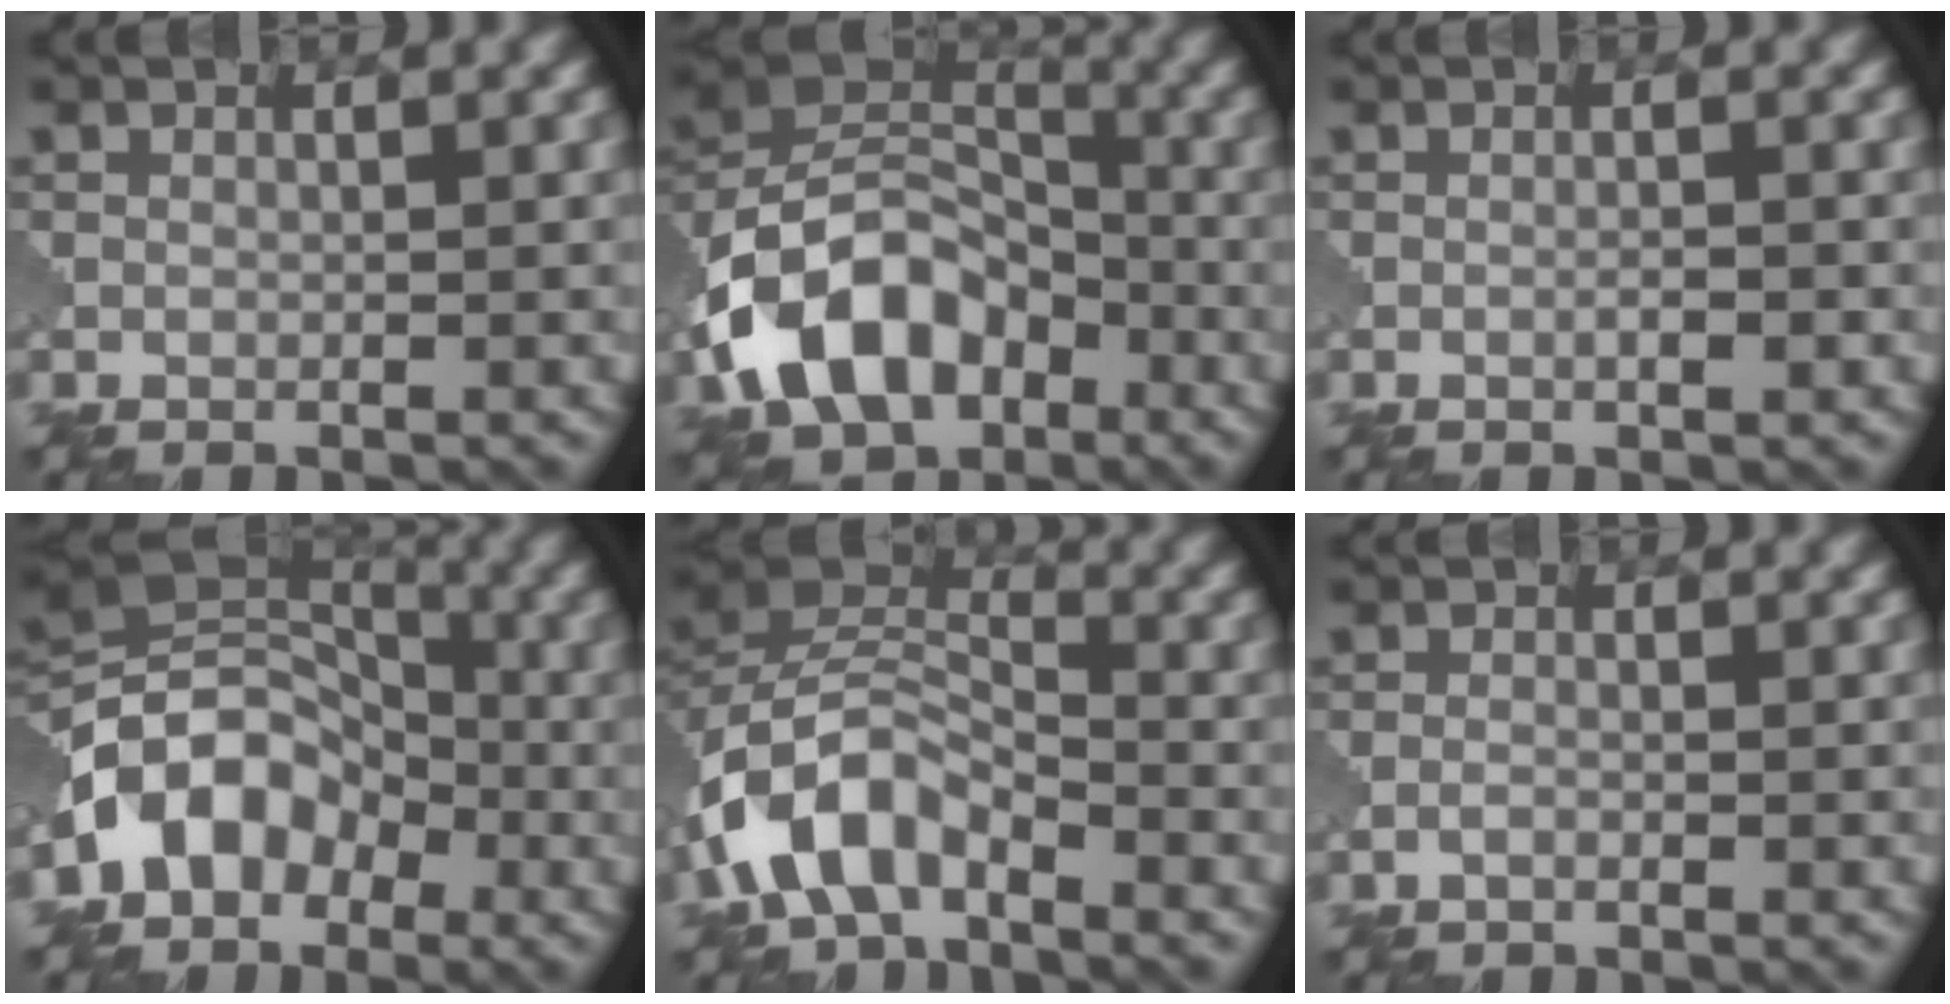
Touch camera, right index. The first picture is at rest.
{"total": 12.0, "force": [-4.9, 7.9, 7.5], "torque": [-0.147, 0.005, -0.103]}
{"total": 1.2, "force": [-0.4, 0.2, 1.1], "torque": [-0.019, 0.001, -0.008]}
{"total": 7.4, "force": [-3.3, 5.4, 3.8], "torque": [-0.054, 0.017, -0.082]}
{"total": 7.3, "force": [-3.7, 4.1, 4.8], "torque": [-0.096, 0.009, -0.085]}
{"total": 0.8, "force": [-0.5, 0.2, 0.5], "torque": [-0.012, 0.002, -0.013]}